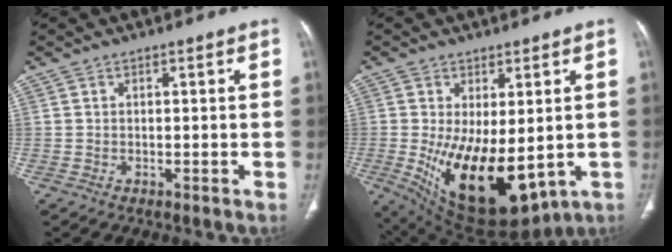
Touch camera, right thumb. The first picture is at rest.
{"total": 18.0, "force": [-2.8, 9.0, 15.3], "torque": [-0.247, -0.030, -0.010]}